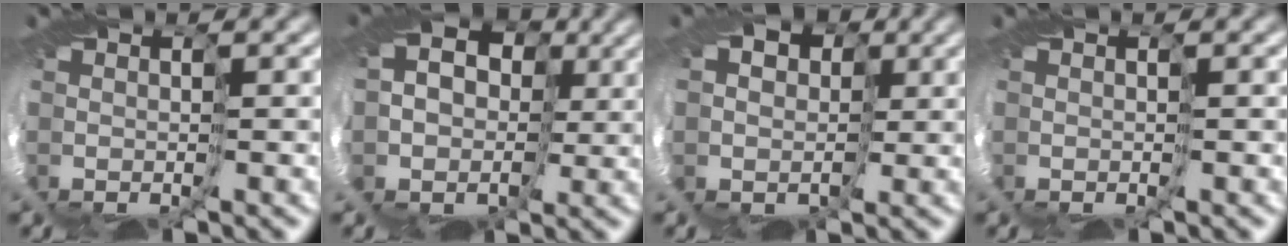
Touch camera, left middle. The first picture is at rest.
{"total": 11.1, "force": [2.7, 9.7, 4.5], "torque": [-0.103, 0.035, 0.020]}
{"total": 9.3, "force": [2.9, 7.9, 3.9], "torque": [-0.079, 0.026, 0.021]}
{"total": 0.0}